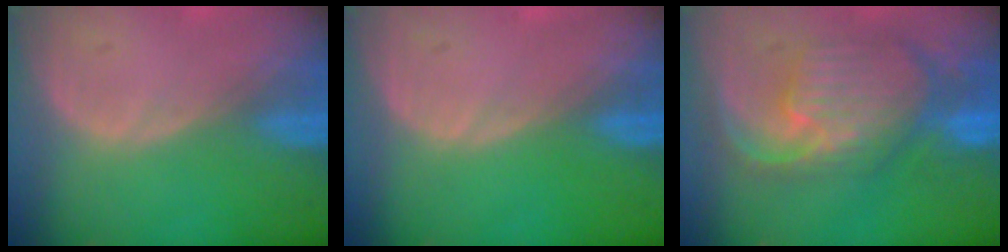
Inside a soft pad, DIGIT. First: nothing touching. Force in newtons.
{"total": 0.0}
{"total": 10.6, "press": 9.5, "slide": 4.8}